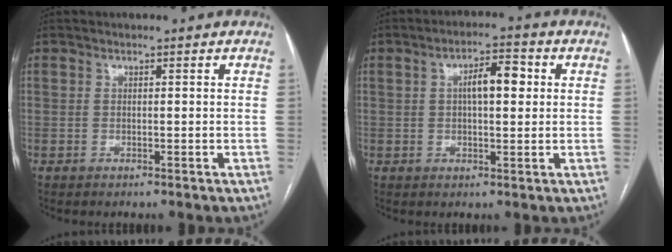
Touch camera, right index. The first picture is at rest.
{"total": 5.9, "force": [1.2, 1.9, 5.5], "torque": [-0.094, 0.017, 0.018]}